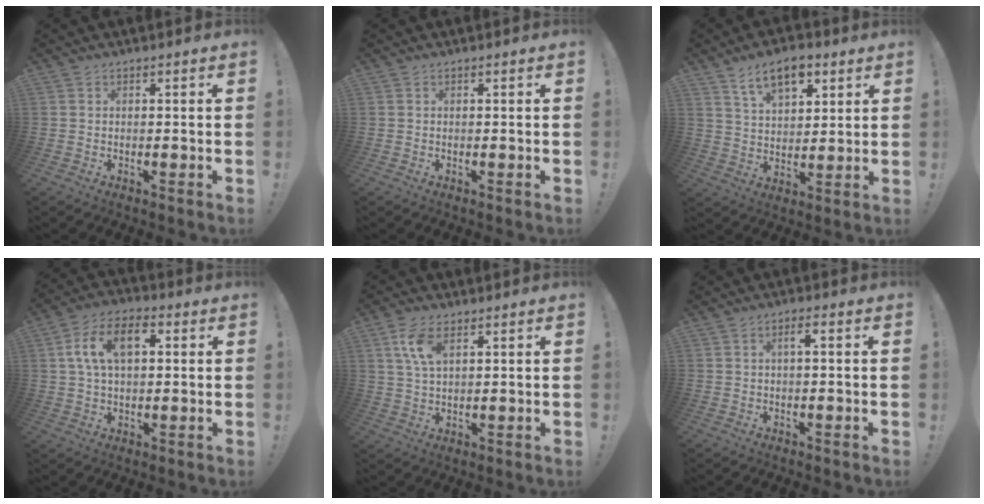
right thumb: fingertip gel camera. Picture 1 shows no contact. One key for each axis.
{"total": 0.0}
{"total": 11.6, "fx": 7.0, "fy": 6.2, "fz": 6.9, "tx": -0.101, "ty": -0.026, "tz": 0.127}
{"total": 12.0, "fx": 3.0, "fy": 7.0, "fz": 9.3, "tx": -0.169, "ty": 0.013, "tz": 0.054}
{"total": 7.3, "fx": 3.3, "fy": 3.5, "fz": 5.5, "tx": -0.102, "ty": -0.008, "tz": 0.058}
{"total": 2.3, "fx": -0.1, "fy": 0.2, "fz": 2.3, "tx": -0.039, "ty": 0.005, "tz": -0.007}